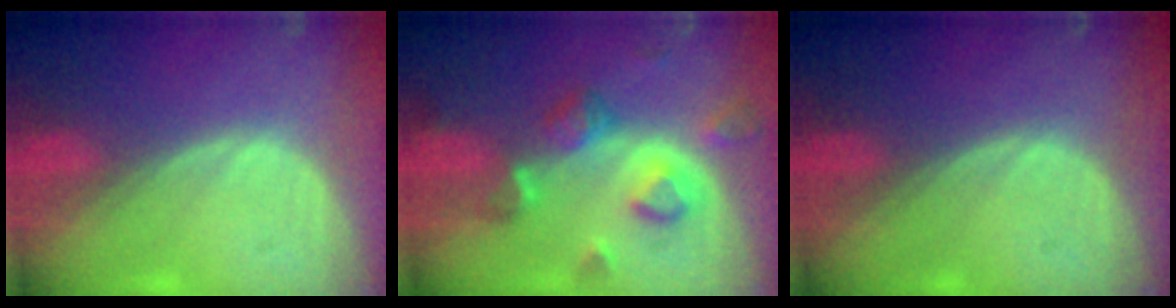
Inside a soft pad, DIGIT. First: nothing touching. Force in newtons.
{"total": 8.2, "press": 7.3, "slide": 3.7}
{"total": 0.0}